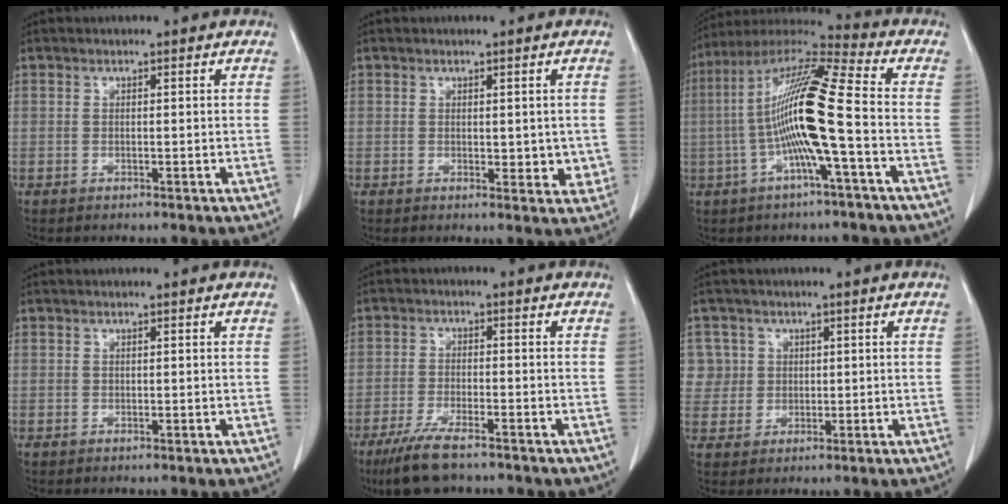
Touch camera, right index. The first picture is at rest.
{"total": 3.6, "force": [0.0, 1.9, 3.1], "torque": [-0.025, -0.006, 0.005]}
{"total": 14.8, "force": [-2.1, 0.1, 14.6], "torque": [-0.283, 0.017, -0.052]}
{"total": 0.0}
{"total": 8.1, "force": [-6.1, 1.6, 5.1], "torque": [-0.097, -0.020, -0.104]}
{"total": 5.1, "force": [1.5, 4.8, -0.2], "torque": [0.022, 0.011, 0.033]}